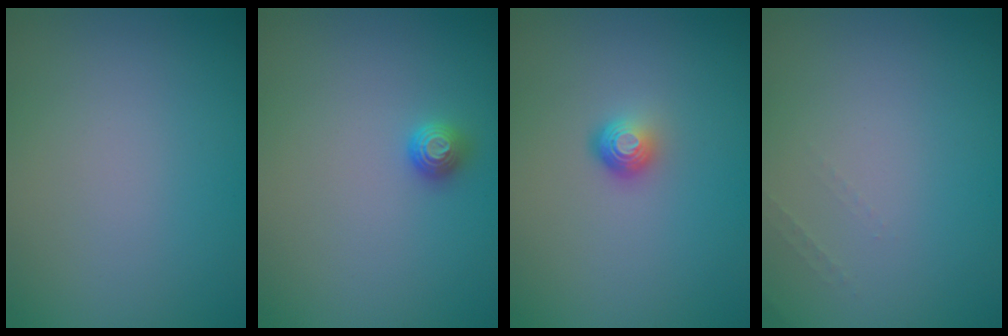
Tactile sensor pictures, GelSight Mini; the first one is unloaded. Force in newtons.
{"total": 1.2, "press": 1.1, "slide": 0.4}
{"total": 1.7, "press": 1.2, "slide": 1.3}
{"total": 0.6, "press": 0.6, "slide": 0.2}